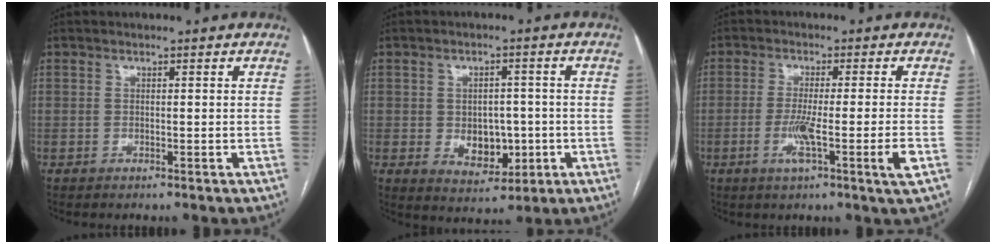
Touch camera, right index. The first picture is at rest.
{"total": 6.7, "force": [-1.0, 4.6, 4.7], "torque": [-0.062, 0.005, -0.003]}
{"total": 7.6, "force": [-2.4, -0.8, 7.1], "torque": [-0.128, -0.018, -0.044]}